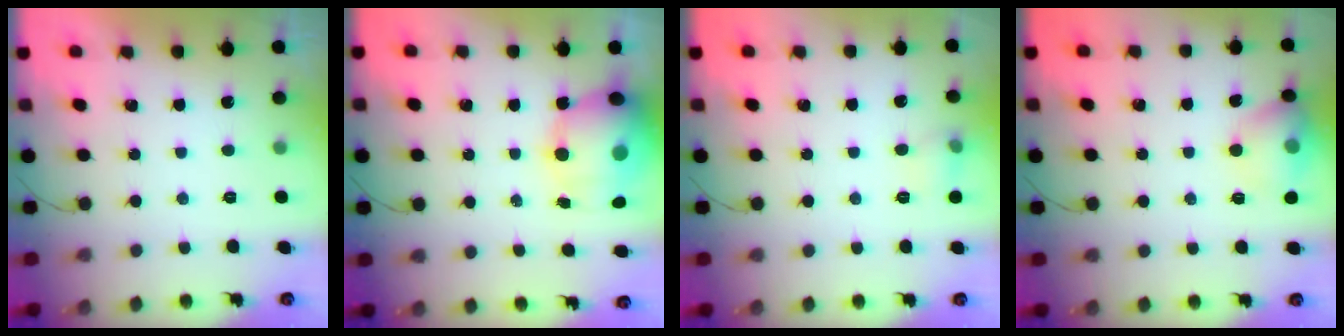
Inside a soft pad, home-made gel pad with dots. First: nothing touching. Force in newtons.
{"total": 17.8, "press": 17.3, "slide": 4.0}
{"total": 5.9, "press": 5.7, "slide": 1.7}
{"total": 12.0, "press": 11.5, "slide": 3.4}